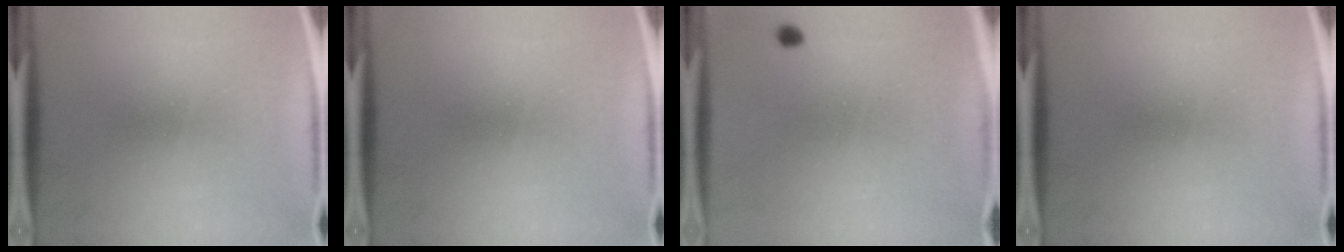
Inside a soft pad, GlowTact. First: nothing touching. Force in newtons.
{"total": 0.0}
{"total": 0.9}
{"total": 0.0}